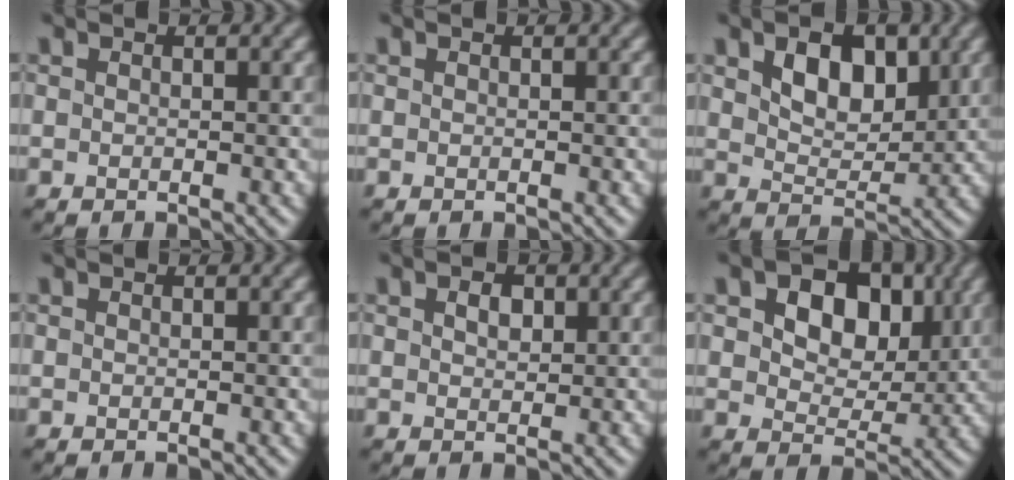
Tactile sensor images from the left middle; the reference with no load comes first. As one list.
[{"total": 0.0}, {"total": 4.6, "force": [1.9, 2.7, 3.2], "torque": [-0.058, -0.002, 0.031]}, {"total": 0.0}, {"total": 1.5, "force": [0.6, 1.0, 1.0], "torque": [-0.015, 0.001, 0.011]}, {"total": 7.2, "force": [2.4, 4.8, 4.9], "torque": [-0.077, 0.001, 0.024]}]